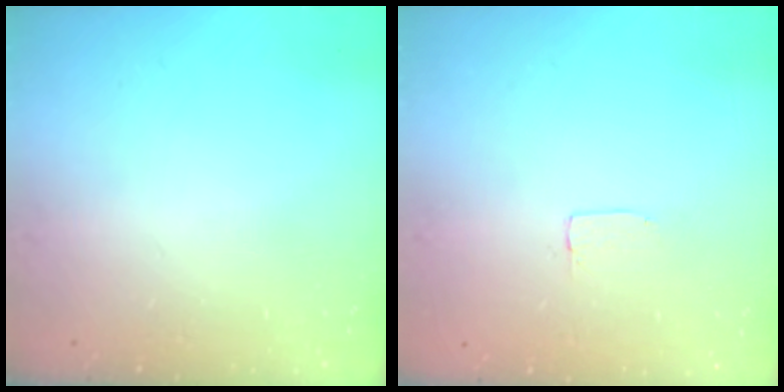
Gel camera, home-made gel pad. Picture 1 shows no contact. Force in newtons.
{"total": 2.0, "press": 2.0, "slide": 0.0}